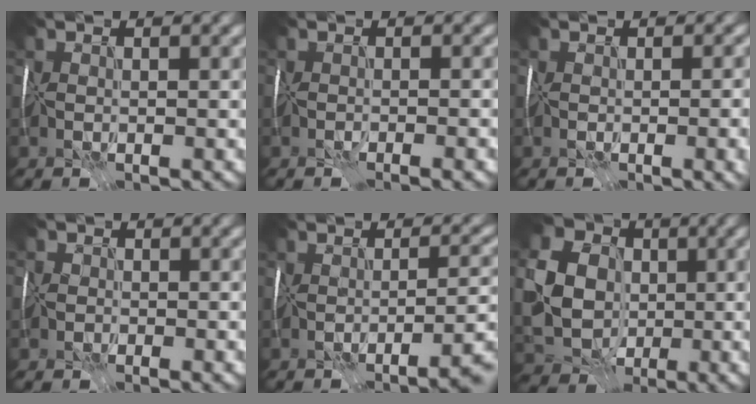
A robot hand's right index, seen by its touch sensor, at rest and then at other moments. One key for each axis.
{"total": 1.8, "fx": -1.6, "fy": -0.2, "fz": 0.9, "tx": -0.006, "ty": -0.010, "tz": -0.018}
{"total": 4.2, "fx": -1.1, "fy": 1.4, "fz": 3.8, "tx": -0.039, "ty": -0.016, "tz": -0.003}
{"total": 2.6, "fx": -1.4, "fy": 2.1, "fz": 0.5, "tx": 0.010, "ty": 0.007, "tz": -0.051}
{"total": 5.2, "fx": -3.6, "fy": 0.3, "fz": 3.7, "tx": -0.043, "ty": -0.014, "tz": -0.046}
{"total": 8.7, "fx": -0.4, "fy": 7.0, "fz": 5.1, "tx": -0.127, "ty": -0.008, "tz": -0.005}